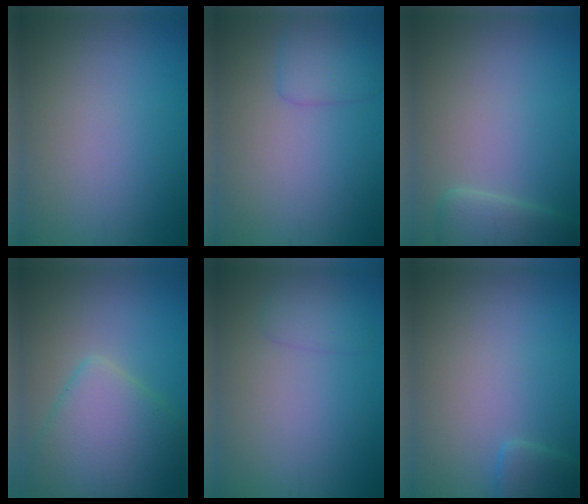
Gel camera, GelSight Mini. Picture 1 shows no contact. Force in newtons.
{"total": 2.3, "press": 2.3, "slide": 0.1}
{"total": 2.9, "press": 2.9, "slide": 0.3}
{"total": 6.7, "press": 6.7, "slide": 0.3}
{"total": 1.4, "press": 1.4, "slide": 0.1}
{"total": 1.7, "press": 1.7, "slide": 0.2}